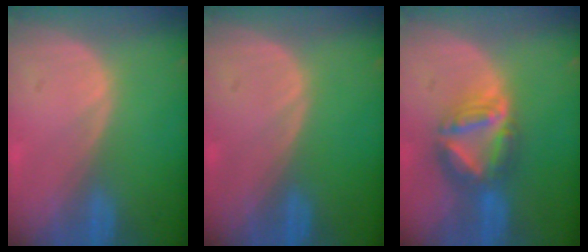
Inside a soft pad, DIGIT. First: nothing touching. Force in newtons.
{"total": 0.0}
{"total": 7.7, "press": 6.7, "slide": 3.7}